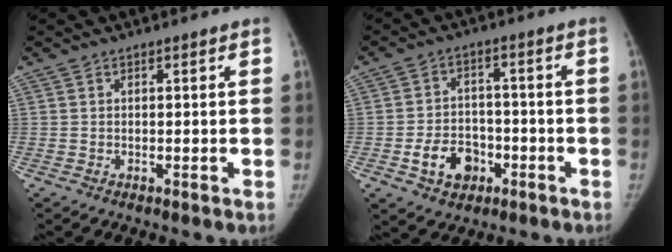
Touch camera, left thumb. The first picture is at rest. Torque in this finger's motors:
{"motor_torque": [-0.81, 0.82, 0.25, 0.29, 0.19]}